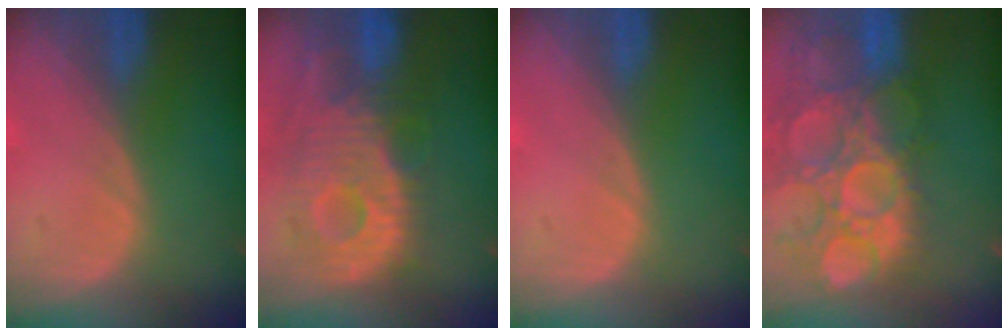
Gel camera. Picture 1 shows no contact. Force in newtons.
{"total": 12.2, "press": 10.8, "slide": 5.6}
{"total": 0.0}
{"total": 15.2, "press": 12.6, "slide": 8.5}